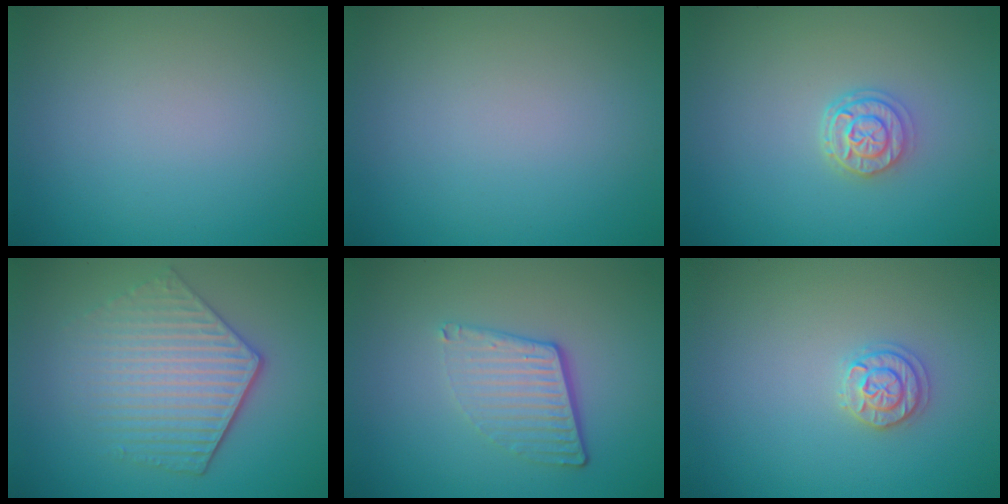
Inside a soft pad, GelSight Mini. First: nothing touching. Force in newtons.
{"total": 0.0}
{"total": 2.6, "press": 2.2, "slide": 1.5}
{"total": 5.5, "press": 4.2, "slide": 3.6}
{"total": 4.2, "press": 2.7, "slide": 3.2}
{"total": 1.8, "press": 1.8, "slide": 0.1}